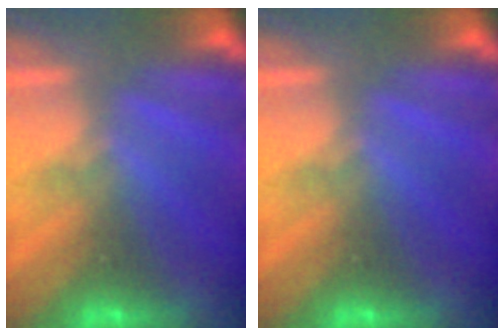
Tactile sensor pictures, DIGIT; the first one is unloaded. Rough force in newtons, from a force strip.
{"total": 0.0}